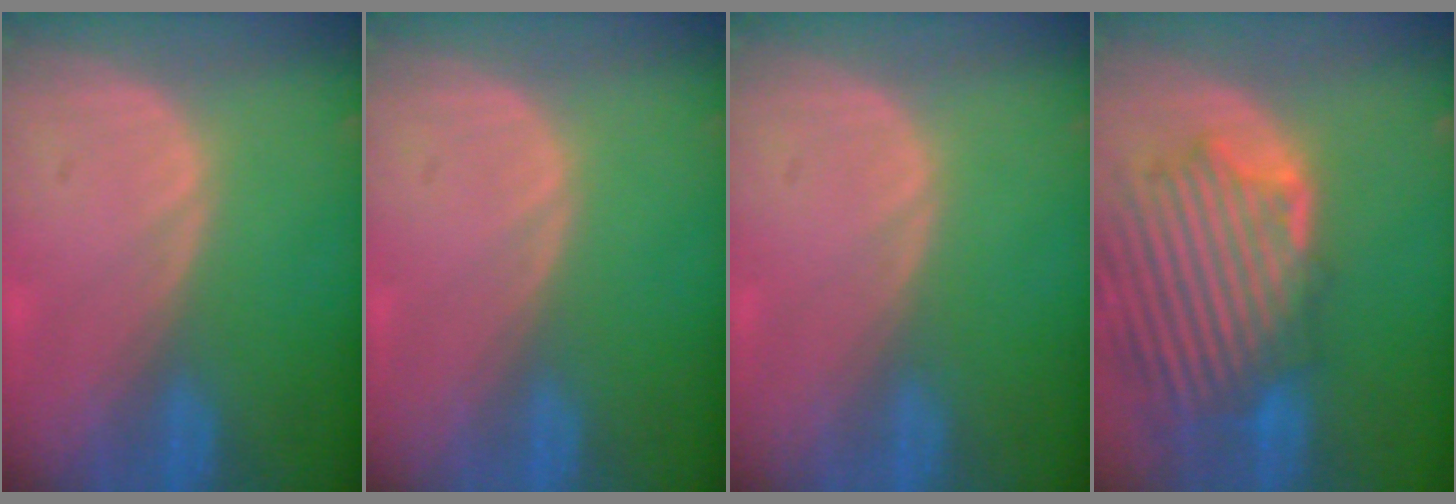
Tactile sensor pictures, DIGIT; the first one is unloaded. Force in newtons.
{"total": 0.0}
{"total": 0.0}
{"total": 12.7, "press": 11.5, "slide": 5.3}